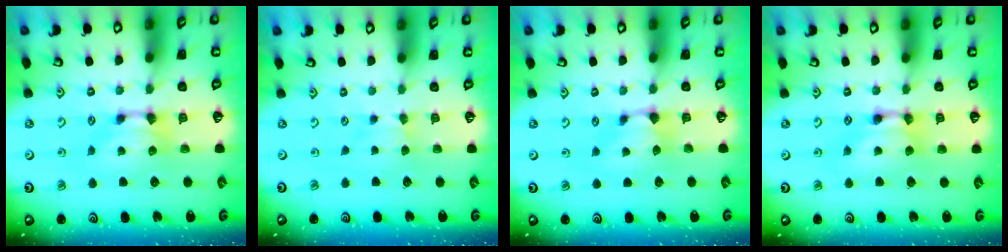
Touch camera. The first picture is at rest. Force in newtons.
{"total": 1.7, "press": 1.6, "slide": 0.4}
{"total": 0.9, "press": 0.6, "slide": 0.6}
{"total": 1.9, "press": 1.9, "slide": 0.2}